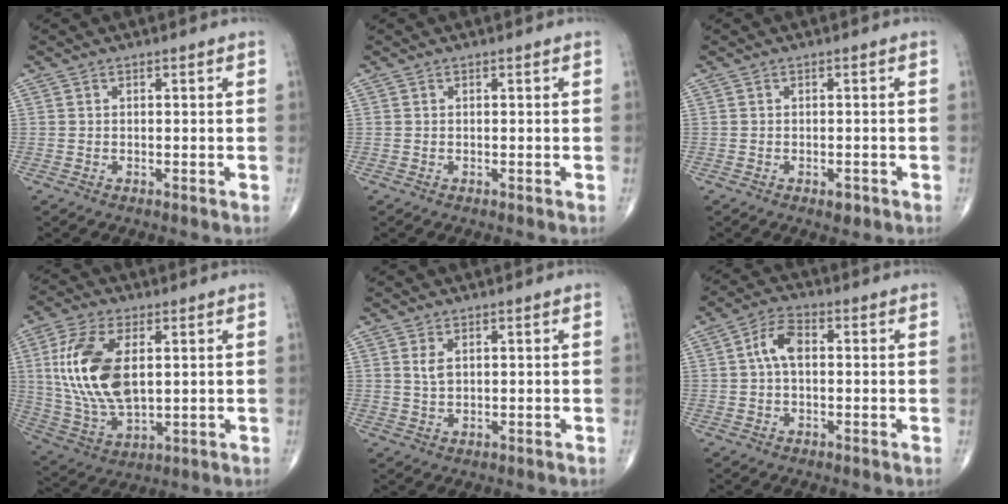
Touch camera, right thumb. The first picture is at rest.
{"total": 0.0}
{"total": 1.6, "force": [-0.9, 0.8, 1.1], "torque": [-0.013, 0.001, -0.011]}
{"total": 16.9, "force": [3.1, 8.8, 14.1], "torque": [-0.287, -0.010, 0.067]}
{"total": 2.5, "force": [1.0, 1.3, 1.9], "torque": [-0.036, -0.002, 0.023]}
{"total": 5.5, "force": [0.5, 3.0, 4.6], "torque": [-0.087, 0.017, 0.003]}